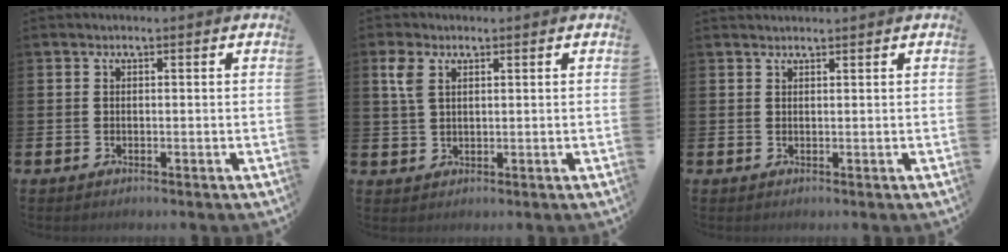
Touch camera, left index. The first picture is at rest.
{"total": 3.6, "force": [2.1, 1.9, 2.1], "torque": [-0.028, -0.001, 0.034]}
{"total": 1.0, "force": [1.0, 0.0, 0.0], "torque": [0.013, -0.006, 0.016]}